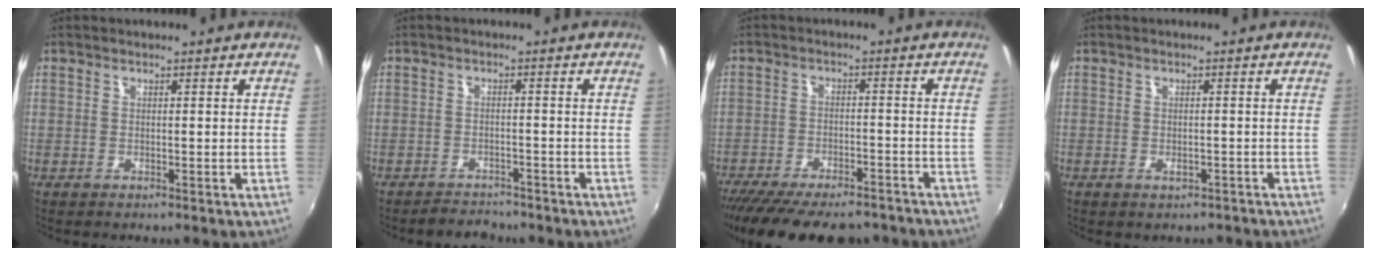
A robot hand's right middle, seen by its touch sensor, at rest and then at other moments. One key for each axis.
{"total": 4.5, "fx": -4.1, "fy": 1.7, "fz": 0.6, "tx": -0.030, "ty": -0.001, "tz": -0.062}
{"total": 18.9, "fx": -15.6, "fy": 5.9, "fz": 8.9, "tx": -0.181, "ty": -0.030, "tz": -0.220}
{"total": 2.0, "fx": -1.4, "fy": 1.1, "fz": 0.9, "tx": -0.017, "ty": -0.002, "tz": -0.015}